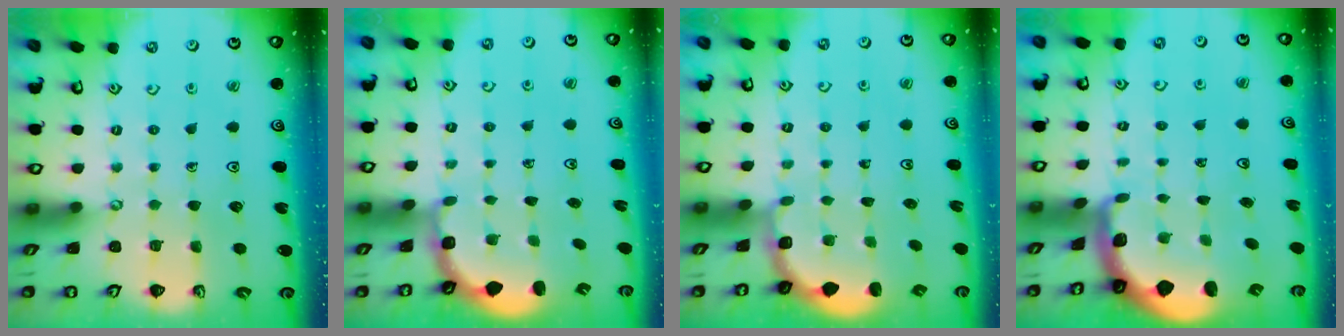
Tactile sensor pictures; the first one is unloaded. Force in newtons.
{"total": 2.8, "press": 2.2, "slide": 1.7}
{"total": 1.9, "press": 1.7, "slide": 0.8}
{"total": 1.9, "press": 1.9, "slide": 0.4}